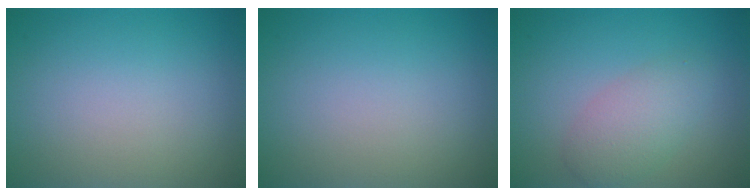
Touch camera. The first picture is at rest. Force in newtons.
{"total": 0.0}
{"total": 3.2, "press": 3.2, "slide": 0.1}